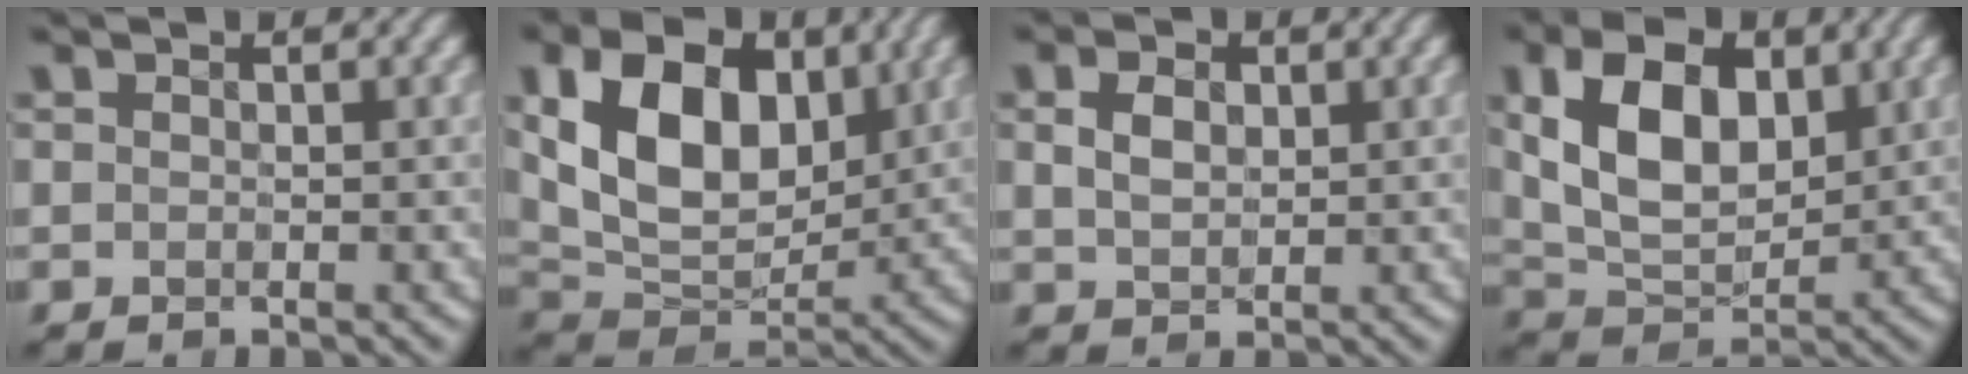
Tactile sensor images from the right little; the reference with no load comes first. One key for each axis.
{"total": 10.9, "fx": 2.4, "fy": 7.1, "fz": 8.0, "tx": -0.155, "ty": -0.002, "tz": 0.047}
{"total": 1.9, "fx": 0.1, "fy": 1.4, "fz": 1.3, "tx": -0.037, "ty": -0.001, "tz": 0.013}
{"total": 8.7, "fx": 2.0, "fy": 5.2, "fz": 6.6, "tx": -0.140, "ty": 0.000, "tz": 0.040}